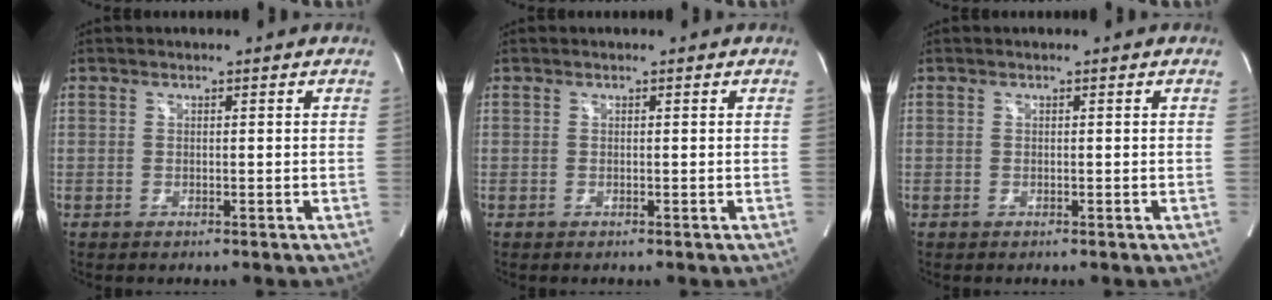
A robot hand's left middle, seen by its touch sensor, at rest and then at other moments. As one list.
[{"total": 0.0}, {"total": 0.0}]